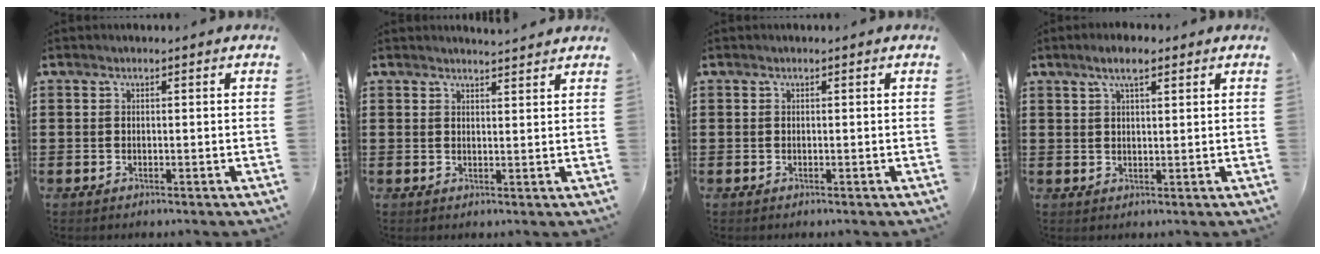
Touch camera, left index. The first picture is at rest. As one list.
[{"total": 2.0, "force": [2.0, -0.2, 0.1], "torque": [-0.008, -0.004, 0.039]}, {"total": 0.0}, {"total": 4.0, "force": [2.5, 0.9, 2.9], "torque": [-0.061, 0.005, 0.044]}]